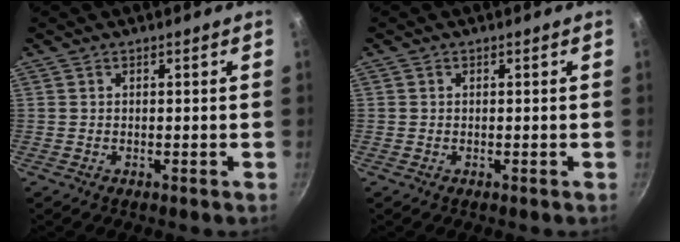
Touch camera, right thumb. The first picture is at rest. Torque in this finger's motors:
{"motor_torque": [0.28, -0.36, -0.09, 0.14, -0.09]}